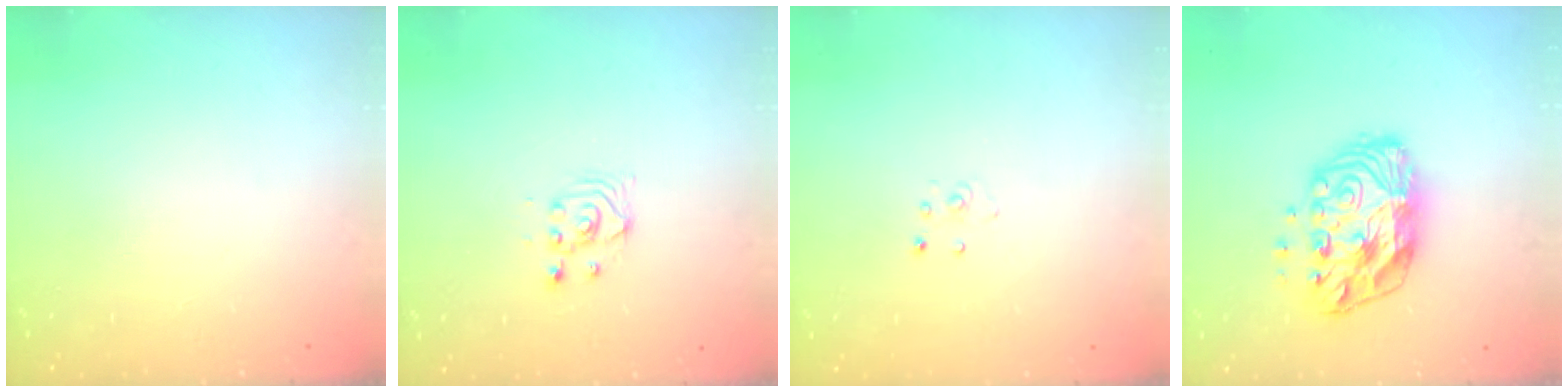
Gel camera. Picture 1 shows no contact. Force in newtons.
{"total": 2.4, "press": 2.4, "slide": 0.2}
{"total": 2.5, "press": 2.5, "slide": 0.3}
{"total": 12.5, "press": 12.5, "slide": 0.9}